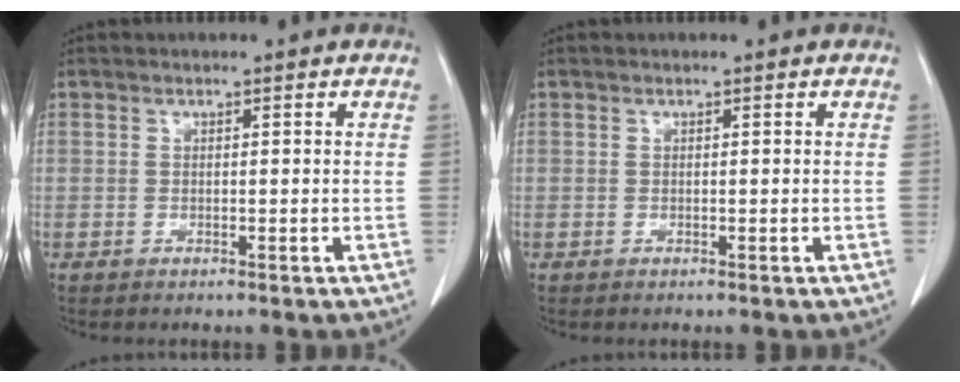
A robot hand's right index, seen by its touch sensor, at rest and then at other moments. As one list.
[{"total": 0.0}]